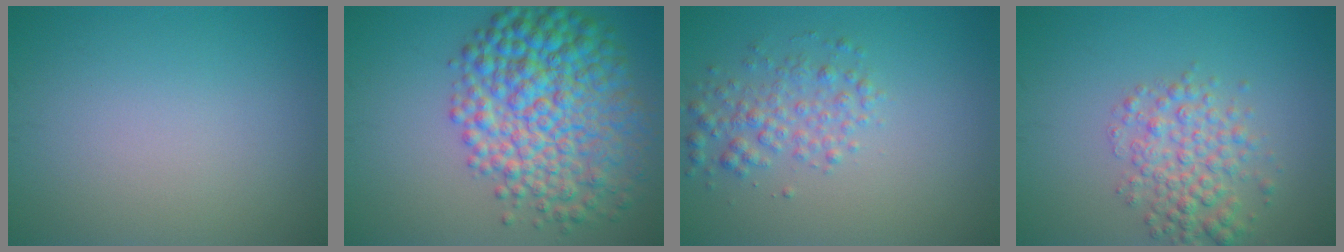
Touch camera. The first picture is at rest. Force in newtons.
{"total": 9.9, "press": 9.9, "slide": 0.1}
{"total": 2.8, "press": 2.8, "slide": 0.1}
{"total": 3.9, "press": 3.9, "slide": 0.1}